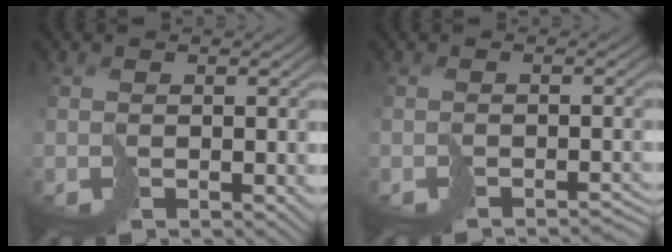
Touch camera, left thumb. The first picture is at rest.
{"total": 2.1, "force": [-1.8, 0.3, 1.0], "torque": [-0.012, -0.001, -0.027]}